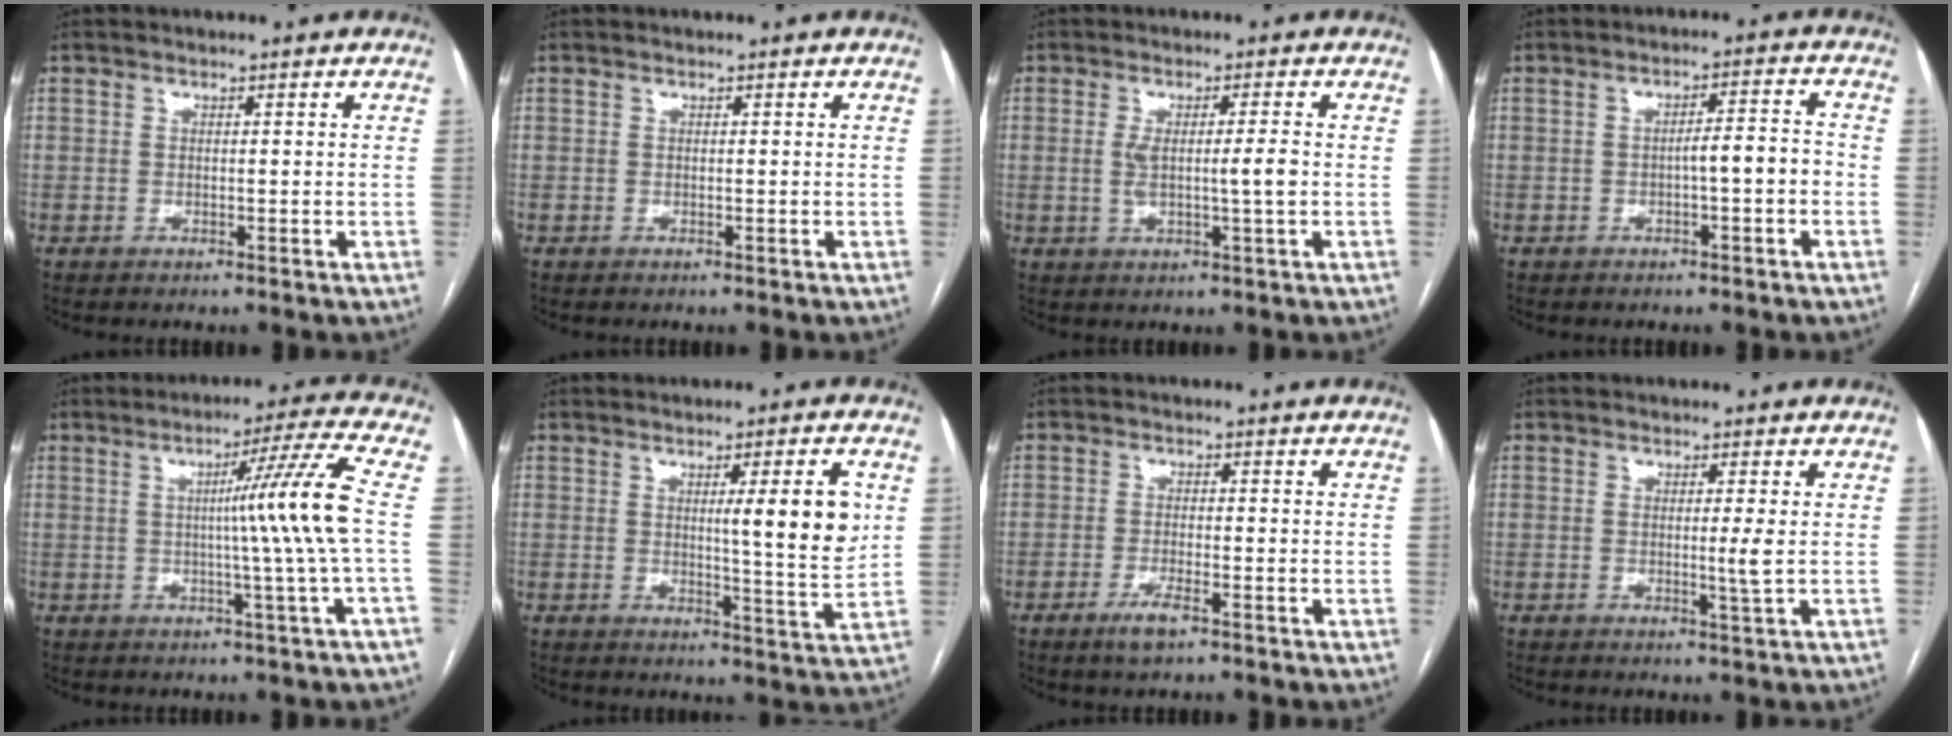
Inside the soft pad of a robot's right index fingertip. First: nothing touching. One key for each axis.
{"total": 0.0}
{"total": 4.5, "fx": -0.2, "fy": 0.0, "fz": 4.5, "tx": -0.083, "ty": -0.001, "tz": 0.001}
{"total": 4.1, "fx": -1.2, "fy": 0.5, "fz": 3.9, "tx": -0.055, "ty": 0.016, "tz": -0.016}
{"total": 9.9, "fx": 0.1, "fy": -3.3, "fz": 9.4, "tx": -0.138, "ty": 0.000, "tz": 0.009}
{"total": 8.1, "fx": 1.9, "fy": 0.1, "fz": 7.9, "tx": -0.107, "ty": -0.015, "tz": 0.023}
{"total": 3.2, "fx": -2.0, "fy": 0.4, "fz": 2.4, "tx": -0.050, "ty": -0.004, "tz": -0.038}
{"total": 2.1, "fx": 0.0, "fy": -0.6, "fz": 2.0, "tx": -0.033, "ty": -0.006, "tz": -0.002}